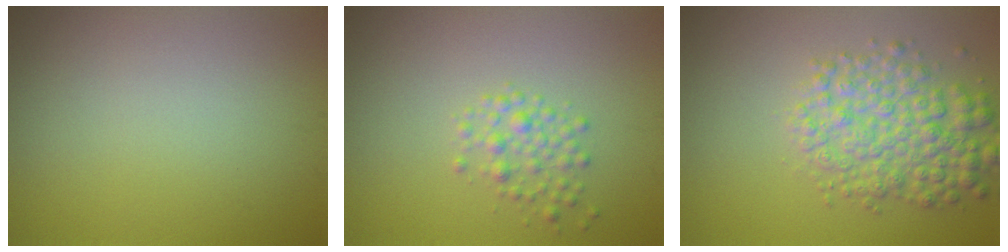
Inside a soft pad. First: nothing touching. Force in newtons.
{"total": 1.9, "press": 1.9, "slide": 0.1}
{"total": 5.2, "press": 5.2, "slide": 0.2}